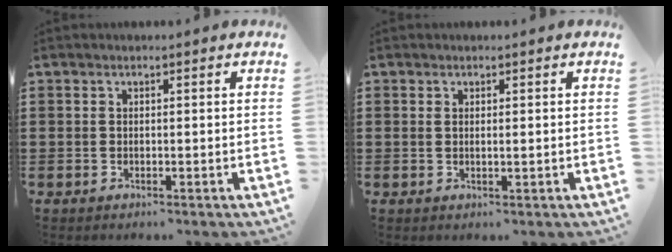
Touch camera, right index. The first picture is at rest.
{"total": 0.9, "force": [0.2, 0.1, 0.8], "torque": [-0.016, 0.000, 0.003]}